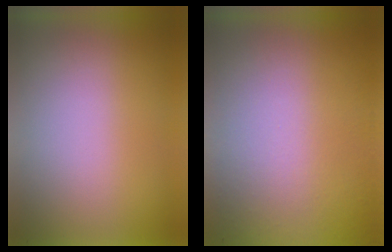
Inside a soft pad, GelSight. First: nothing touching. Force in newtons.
{"total": 9.2}